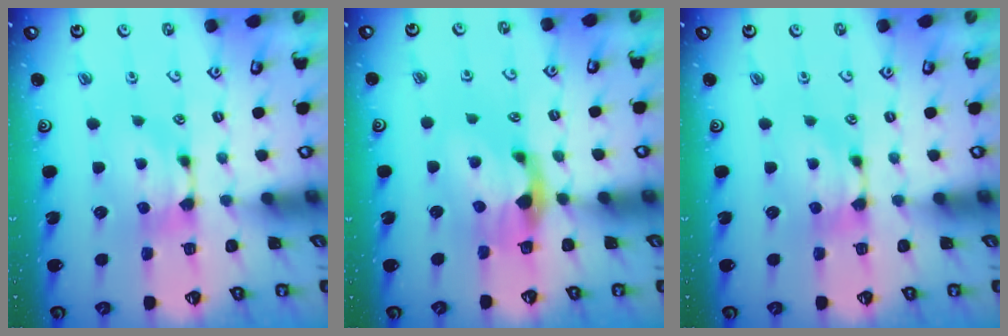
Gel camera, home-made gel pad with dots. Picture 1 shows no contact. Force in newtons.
{"total": 3.7, "press": 3.3, "slide": 1.5}
{"total": 0.0}